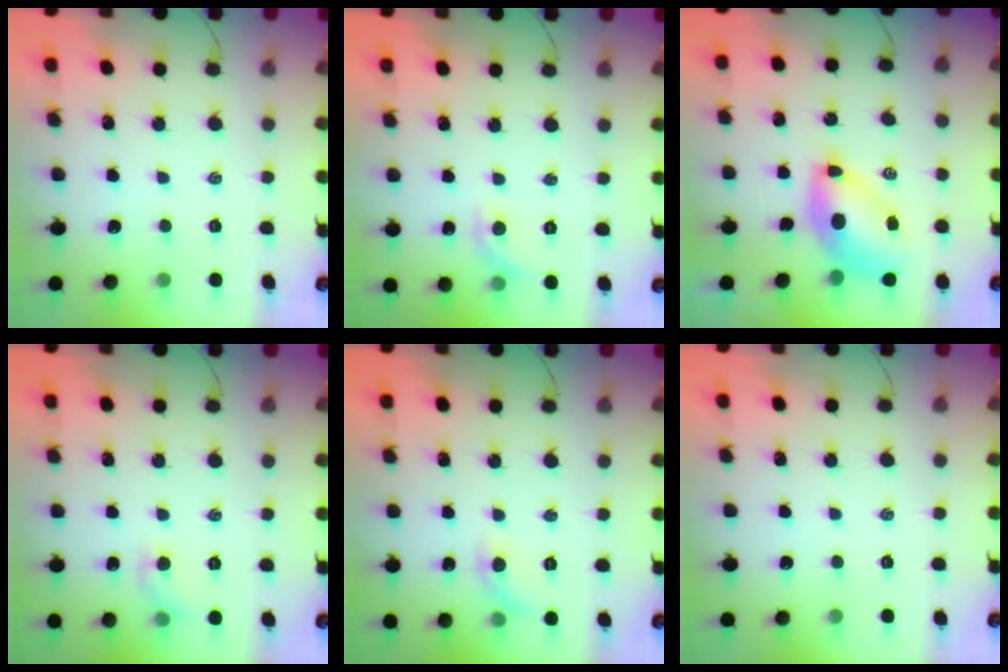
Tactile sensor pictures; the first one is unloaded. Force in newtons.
{"total": 5.2, "press": 5.0, "slide": 1.5}
{"total": 8.4, "press": 8.1, "slide": 2.3}
{"total": 5.3, "press": 5.2, "slide": 1.0}
{"total": 6.0, "press": 5.8, "slide": 1.7}
{"total": 0.0}